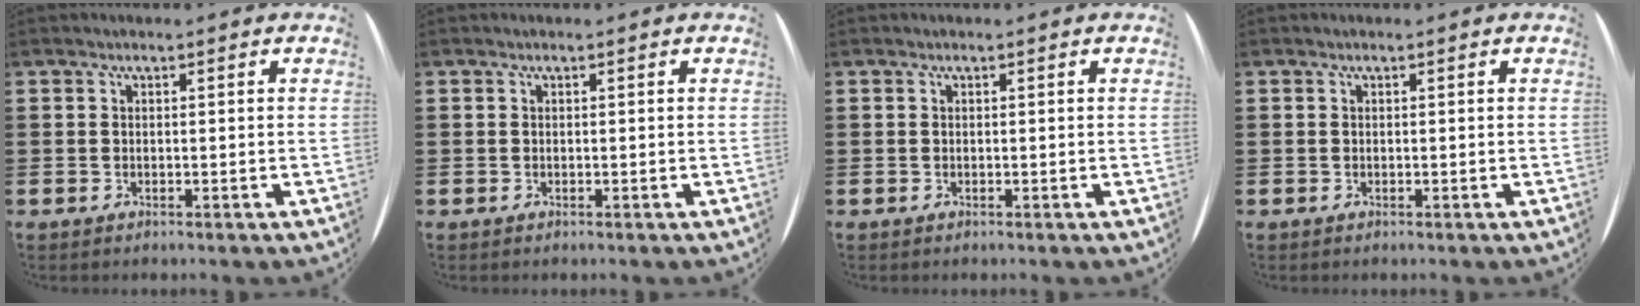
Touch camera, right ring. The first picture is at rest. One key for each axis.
{"total": 0.0}
{"total": 0.0}
{"total": 0.0}